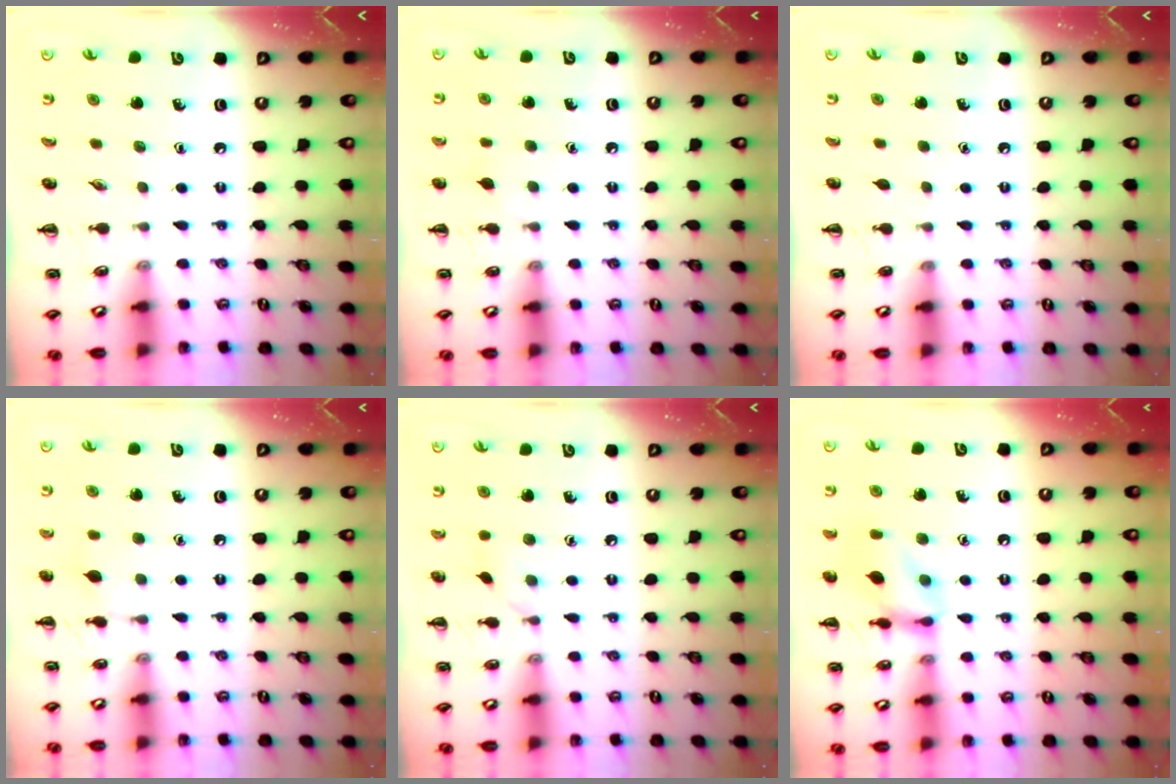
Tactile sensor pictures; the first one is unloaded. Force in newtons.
{"total": 6.1, "press": 5.8, "slide": 1.9}
{"total": 0.0}
{"total": 5.8, "press": 5.5, "slide": 2.0}
{"total": 4.2, "press": 4.0, "slide": 1.3}
{"total": 12.3, "press": 12.2, "slide": 1.0}